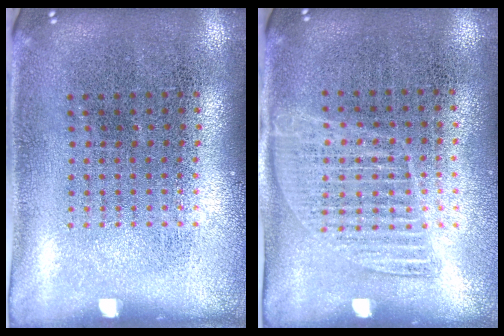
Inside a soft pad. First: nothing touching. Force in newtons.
{"total": 1.0, "press": 0.9, "slide": 0.5}